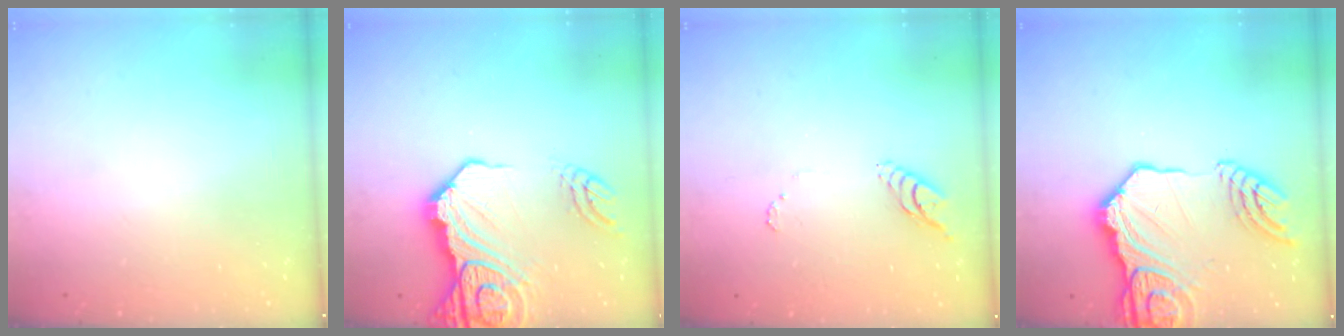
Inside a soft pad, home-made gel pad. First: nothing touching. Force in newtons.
{"total": 19.4, "press": 19.2, "slide": 2.3}
{"total": 7.8, "press": 7.7, "slide": 0.8}
{"total": 21.1, "press": 21.0, "slide": 2.4}